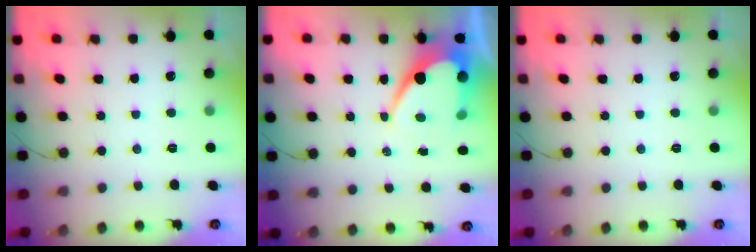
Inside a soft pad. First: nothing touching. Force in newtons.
{"total": 11.3, "press": 11.2, "slide": 1.2}
{"total": 0.0}